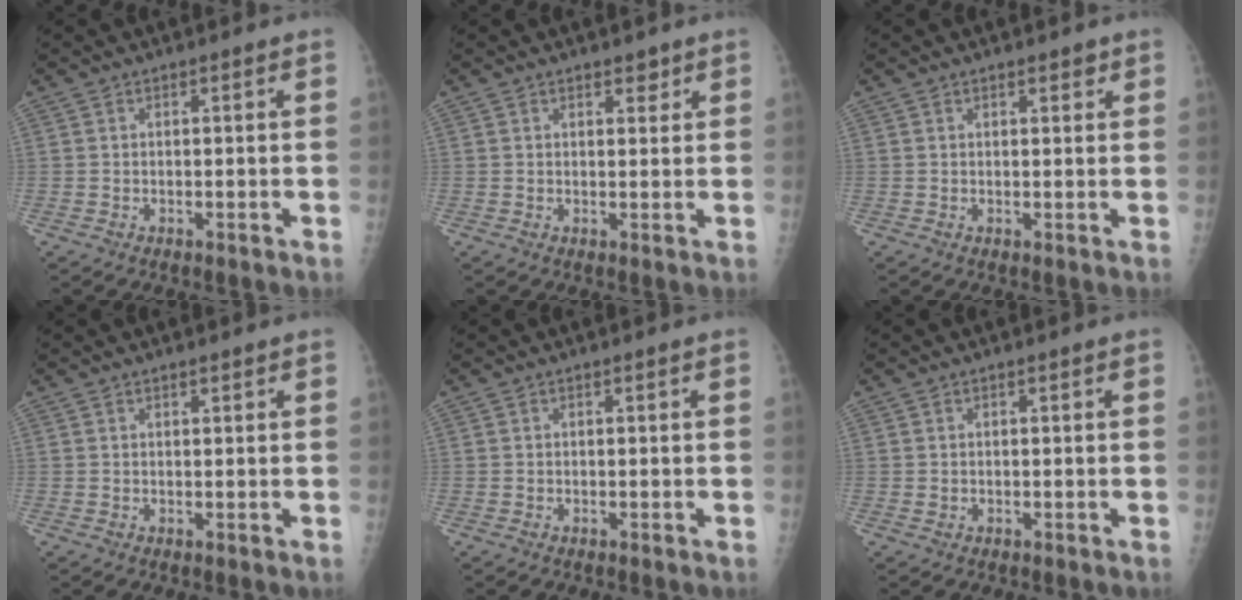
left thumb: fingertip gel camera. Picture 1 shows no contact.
{"total": 1.9, "force": [1.4, 1.0, 0.9], "torque": [0.002, -0.007, 0.017]}
{"total": 1.6, "force": [1.1, 0.7, 0.9], "torque": [-0.003, -0.005, 0.012]}
{"total": 0.8, "force": [0.7, 0.2, 0.4], "torque": [-0.006, -0.003, 0.010]}
{"total": 0.0}
{"total": 0.7, "force": [0.1, 0.6, 0.3], "torque": [-0.003, 0.000, 0.003]}